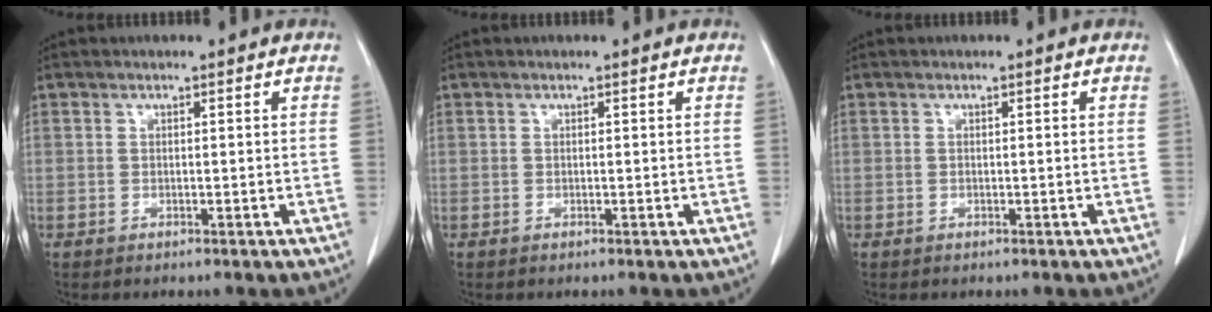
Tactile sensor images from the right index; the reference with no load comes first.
{"total": 0.0}
{"total": 0.0}